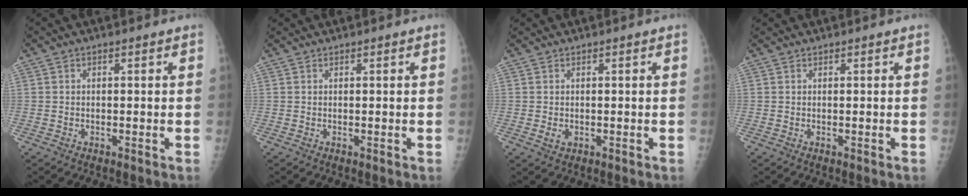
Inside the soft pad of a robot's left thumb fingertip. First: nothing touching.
{"total": 0.0}
{"total": 1.4, "force": [0.1, 1.2, 0.7], "torque": [-0.010, 0.000, 0.008]}
{"total": 0.0}